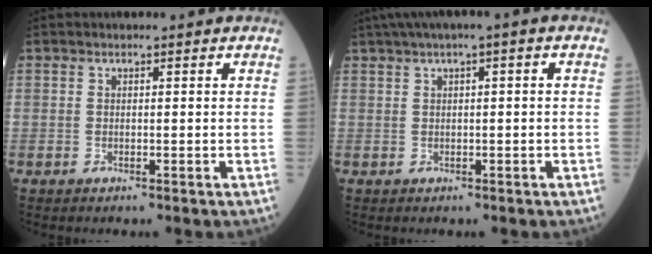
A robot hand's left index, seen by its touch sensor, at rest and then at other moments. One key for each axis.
{"total": 4.7, "fx": 2.1, "fy": 0.2, "fz": 4.2, "tx": -0.074, "ty": 0.021, "tz": 0.034}